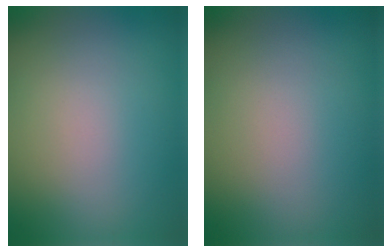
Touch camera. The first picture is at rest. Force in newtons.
{"total": 0.0}